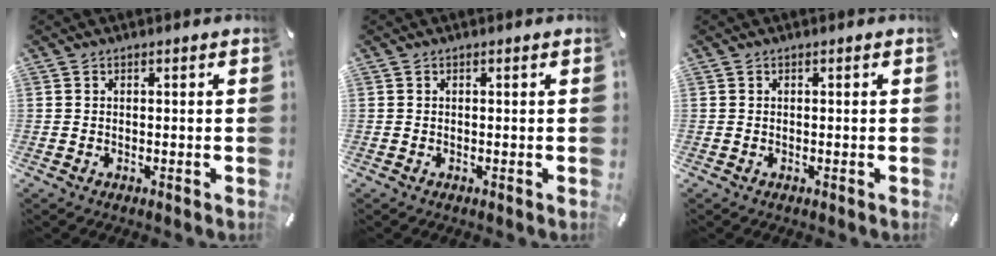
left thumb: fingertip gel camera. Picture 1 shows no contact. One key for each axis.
{"total": 0.0}
{"total": 0.0}